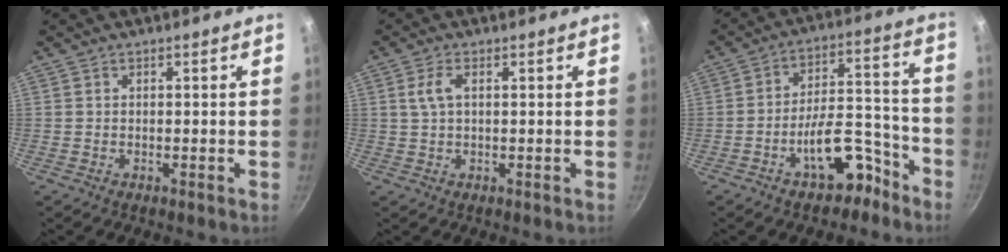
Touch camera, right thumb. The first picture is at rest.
{"total": 3.4, "force": [0.8, 1.7, 2.8], "torque": [-0.070, 0.009, 0.016]}
{"total": 10.8, "force": [-6.0, 5.1, 7.4], "torque": [-0.113, 0.064, -0.097]}